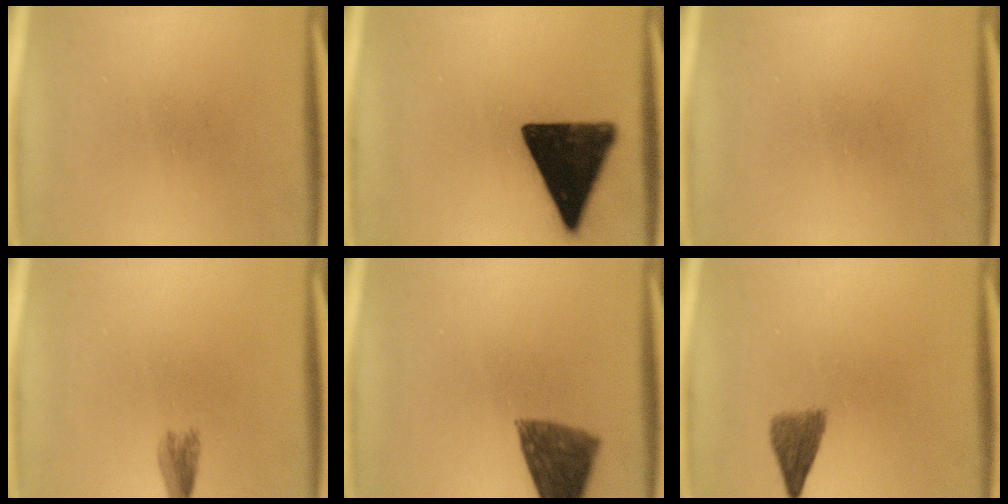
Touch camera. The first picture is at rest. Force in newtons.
{"total": 16.3}
{"total": 0.0}
{"total": 2.3}
{"total": 9.0}
{"total": 3.6}